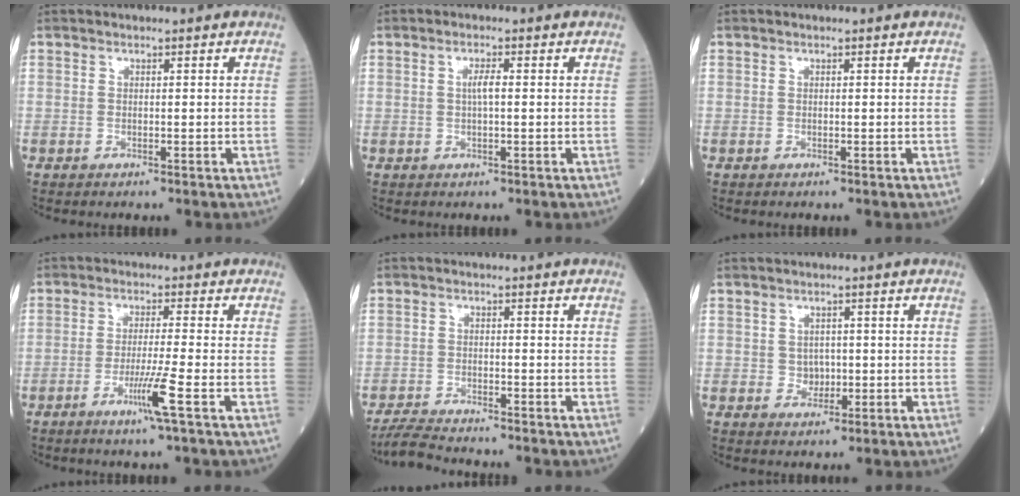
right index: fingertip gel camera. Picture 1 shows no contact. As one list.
[{"total": 1.9, "force": [0.2, 0.2, 1.8], "torque": [-0.037, 0.002, 0.002]}, {"total": 0.0}, {"total": 5.3, "force": [-2.5, -1.2, 4.5], "torque": [-0.088, -0.014, -0.050]}, {"total": 5.4, "force": [-5.2, 0.0, 1.6], "torque": [-0.029, -0.021, -0.092]}, {"total": 2.3, "force": [-0.1, 2.0, 1.1], "torque": [-0.011, 0.003, 0.001]}]